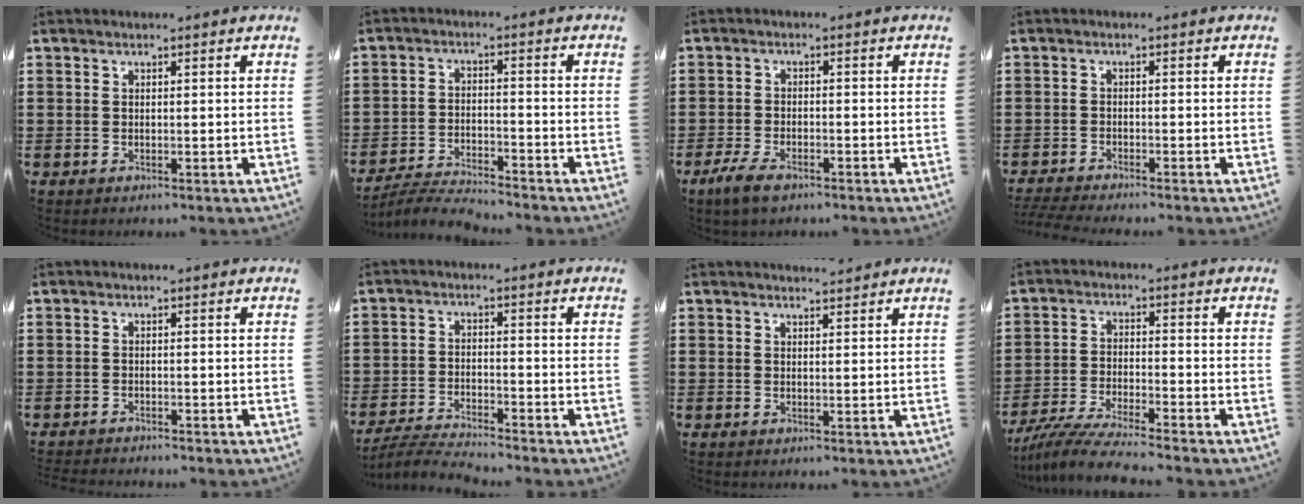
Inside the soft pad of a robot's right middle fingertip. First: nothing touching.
{"total": 4.9, "force": [-4.8, 0.3, 1.0], "torque": [-0.024, 0.001, -0.098]}
{"total": 3.5, "force": [-2.3, 1.5, 2.1], "torque": [-0.058, -0.001, -0.049]}
{"total": 2.3, "force": [-2.2, 0.0, 0.6], "torque": [-0.017, -0.002, -0.047]}
{"total": 1.2, "force": [-1.2, 0.1, 0.0], "torque": [-0.003, 0.002, -0.025]}
{"total": 4.4, "force": [-4.3, 0.2, 0.8], "torque": [-0.030, -0.003, -0.093]}
{"total": 1.5, "force": [1.4, 0.1, 0.2], "torque": [0.000, -0.002, 0.025]}
{"total": 6.4, "force": [-6.0, -0.1, 2.2], "torque": [-0.058, -0.017, -0.120]}